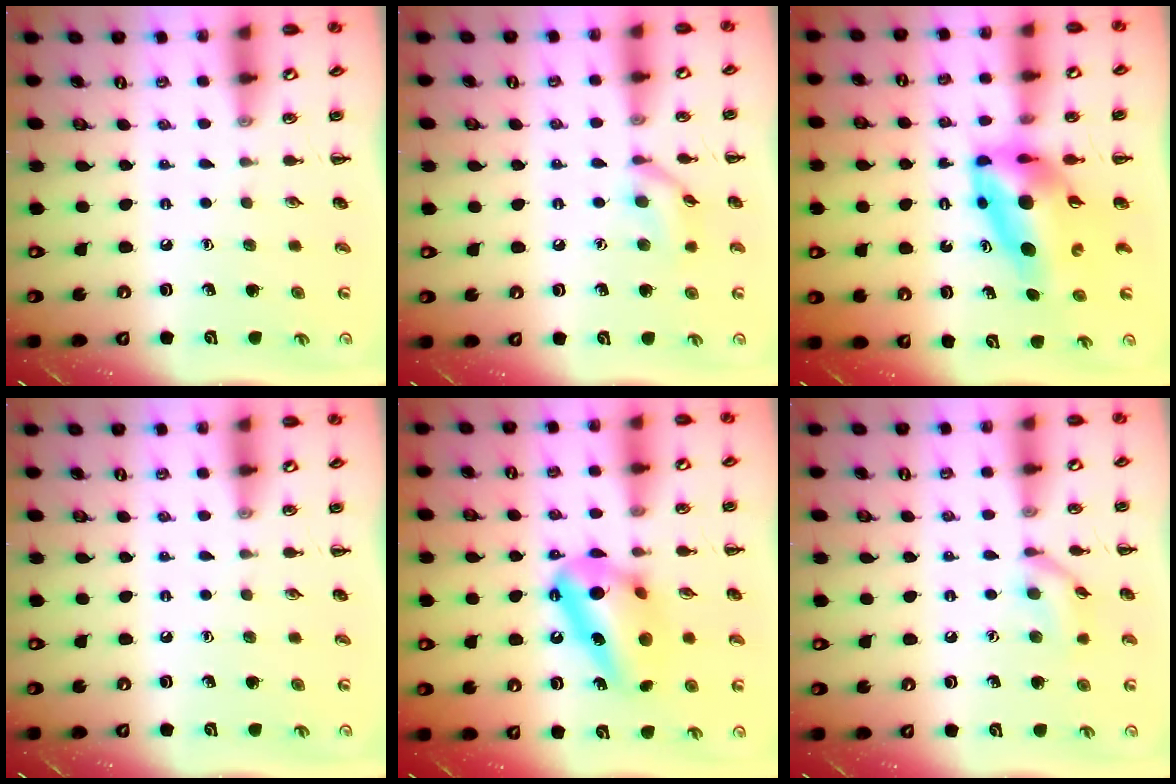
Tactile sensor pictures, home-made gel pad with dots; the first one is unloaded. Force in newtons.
{"total": 8.9, "press": 8.8, "slide": 1.0}
{"total": 10.0, "press": 9.6, "slide": 3.0}
{"total": 0.0}
{"total": 14.1, "press": 14.1, "slide": 0.3}
{"total": 8.9, "press": 8.8, "slide": 1.0}